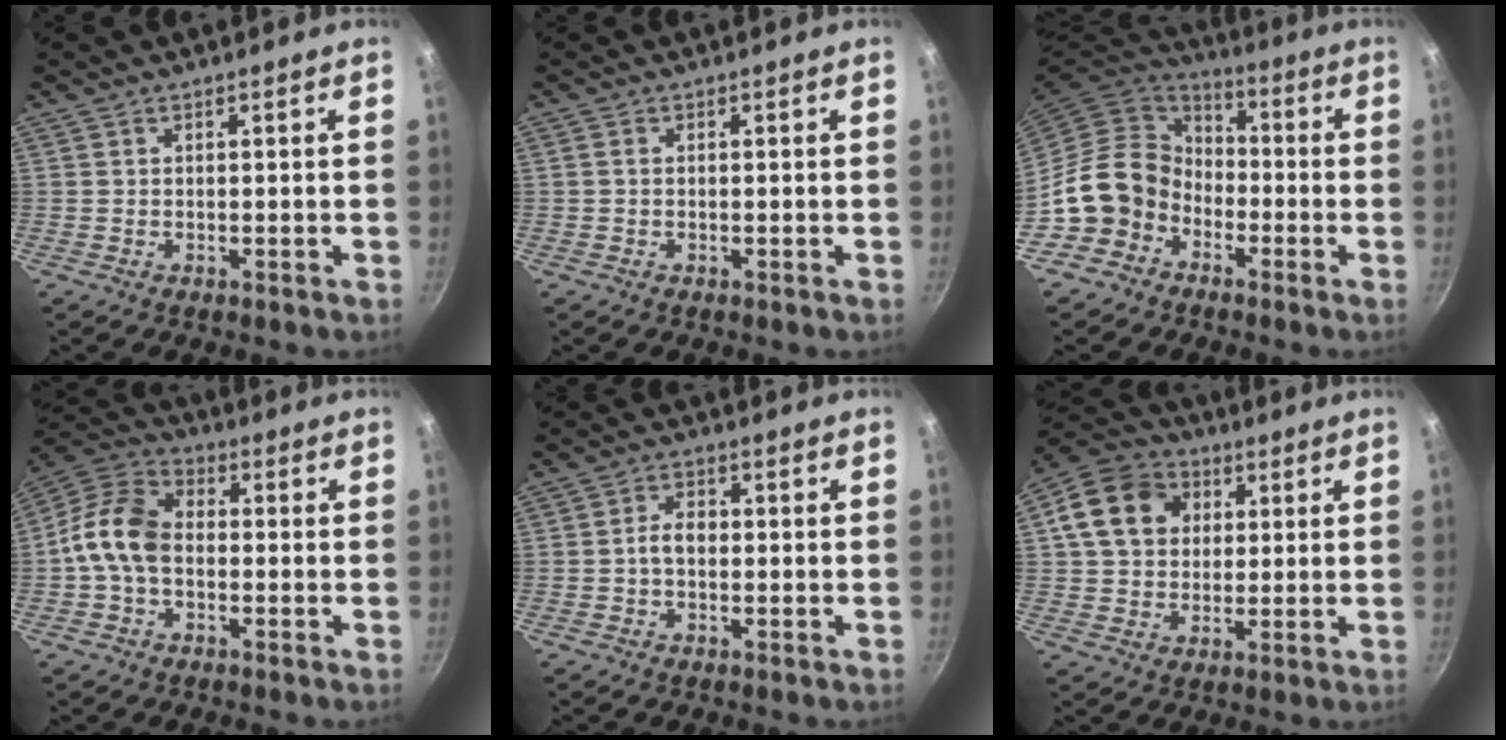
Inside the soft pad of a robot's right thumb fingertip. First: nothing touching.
{"total": 0.7, "force": [0.0, 0.5, 0.5], "torque": [-0.008, 0.003, 0.000]}
{"total": 12.4, "force": [-4.8, 10.3, 4.9], "torque": [-0.036, 0.049, -0.097]}
{"total": 10.9, "force": [-1.3, 7.6, 7.7], "torque": [-0.129, 0.034, -0.047]}
{"total": 3.6, "force": [-0.4, 2.4, 2.7], "torque": [-0.040, 0.016, -0.012]}
{"total": 14.0, "force": [3.4, 11.3, 7.4], "torque": [-0.112, 0.017, 0.044]}